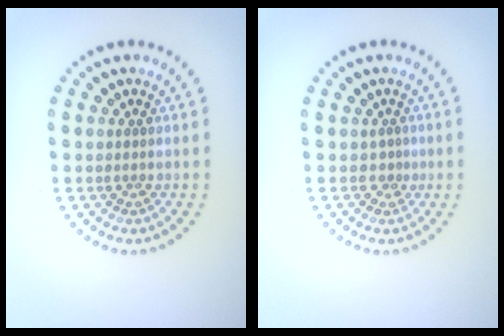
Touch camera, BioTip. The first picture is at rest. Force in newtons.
{"total": 0.8, "press": 0.3, "slide": 0.8}